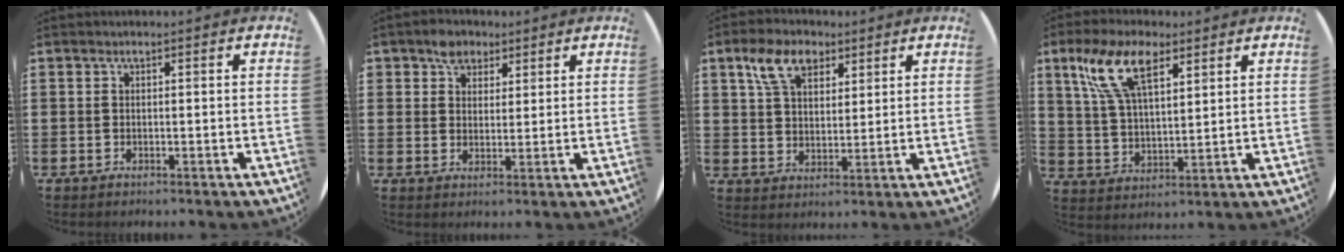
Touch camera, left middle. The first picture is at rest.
{"total": 3.6, "force": [2.7, 2.3, 0.5], "torque": [-0.009, 0.005, 0.052]}
{"total": 6.9, "force": [4.3, 4.0, 3.6], "torque": [-0.080, 0.010, 0.078]}
{"total": 9.5, "force": [5.9, 4.0, 6.3], "torque": [-0.142, 0.001, 0.108]}